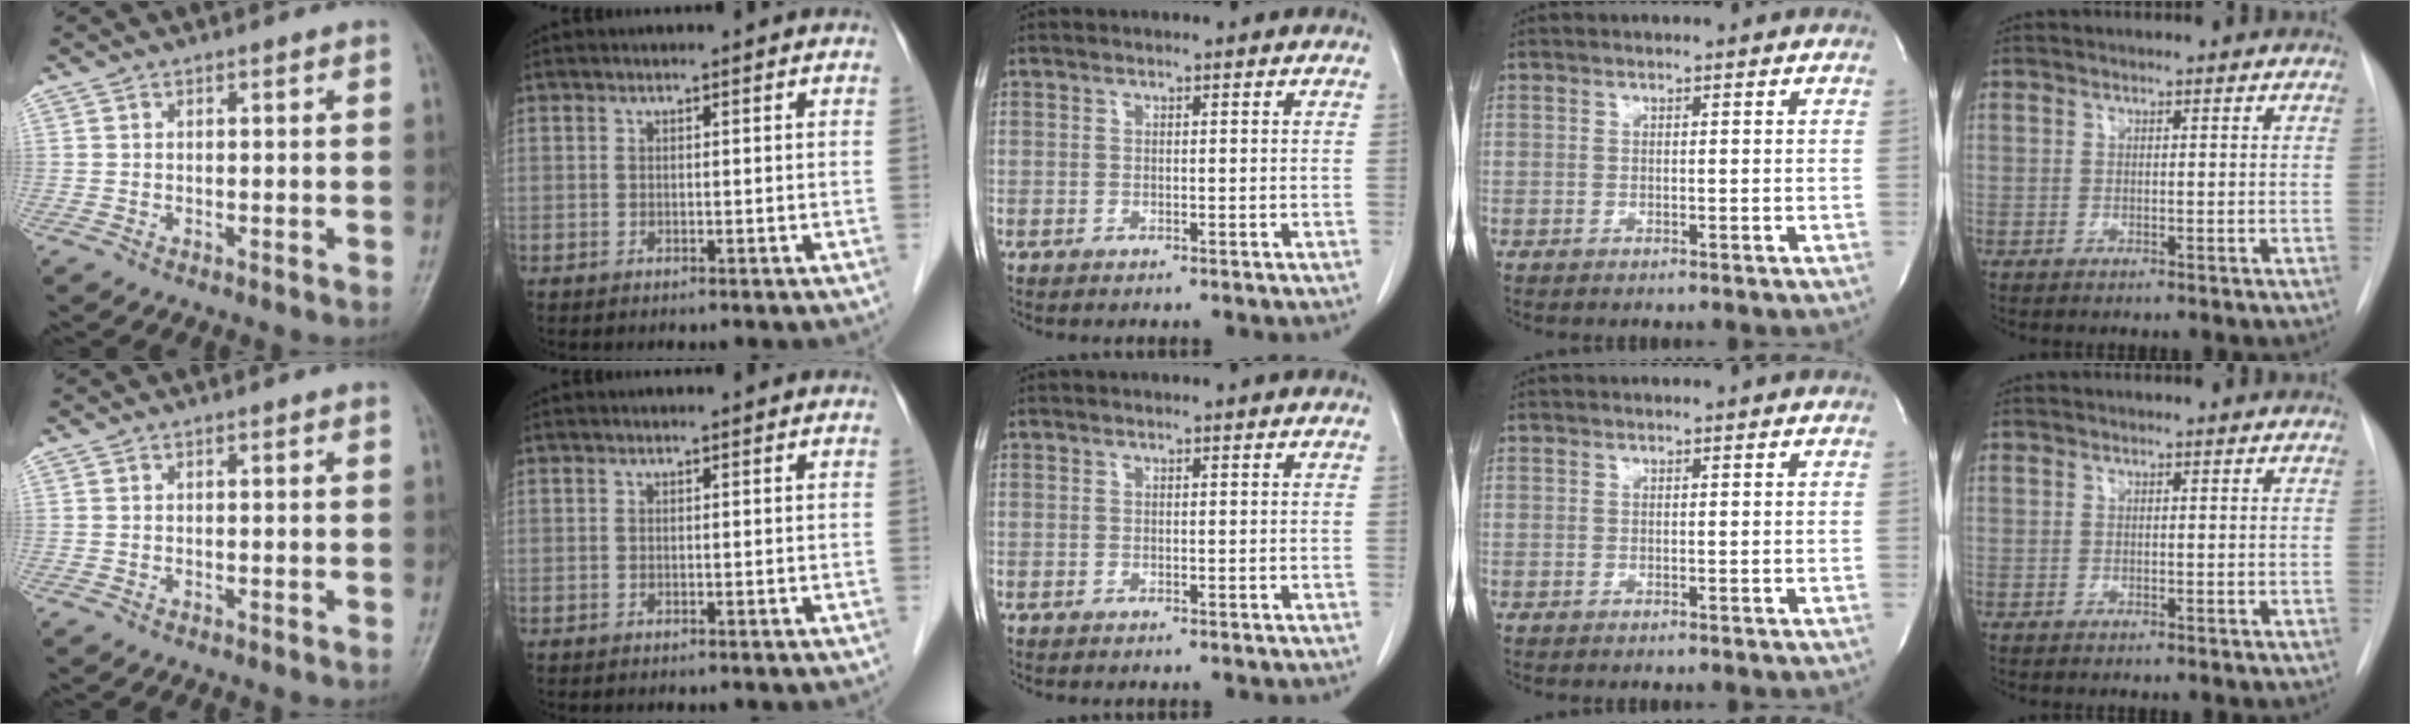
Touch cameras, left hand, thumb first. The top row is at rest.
{}